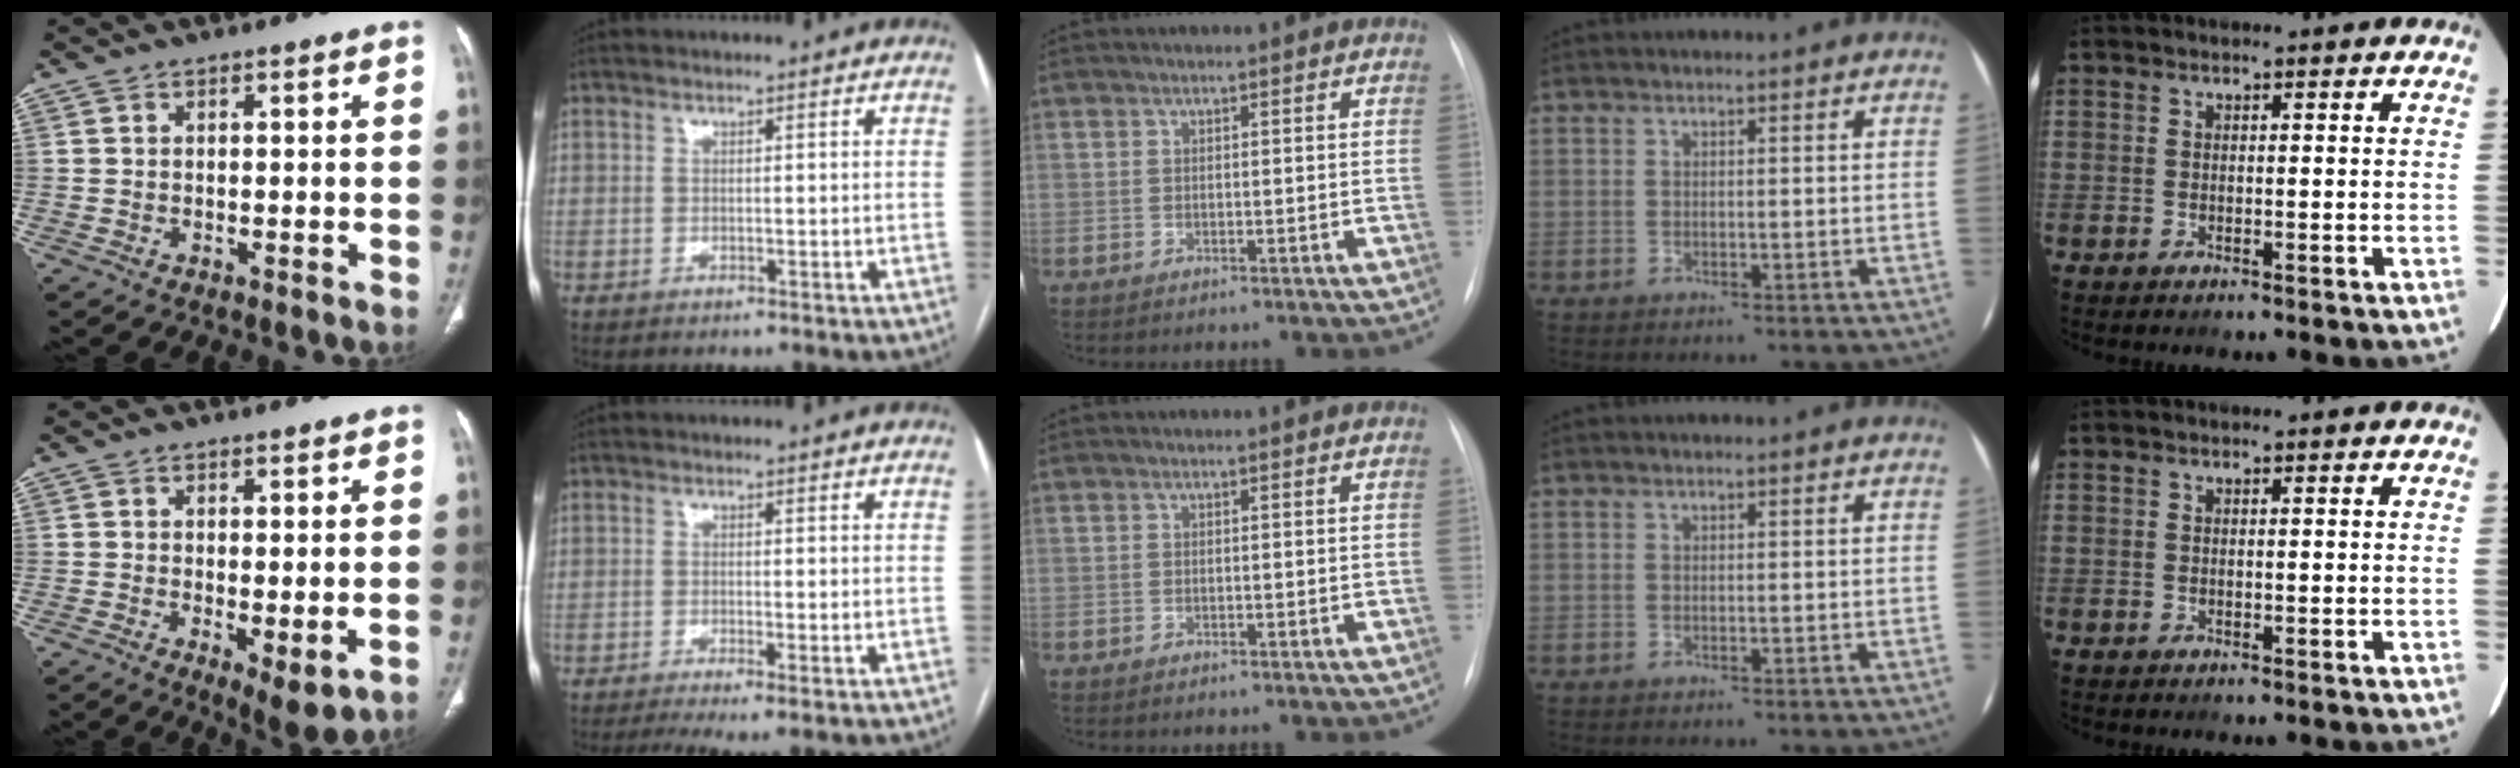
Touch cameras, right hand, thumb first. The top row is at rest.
{"thumb": {"total": 5.7, "force": [-1.1, 2.0, 5.2], "torque": [-0.085, -0.022, -0.011]}, "index": {"total": 5.0, "force": [-3.3, 0.3, 3.7], "torque": [-0.064, -0.009, -0.056]}}